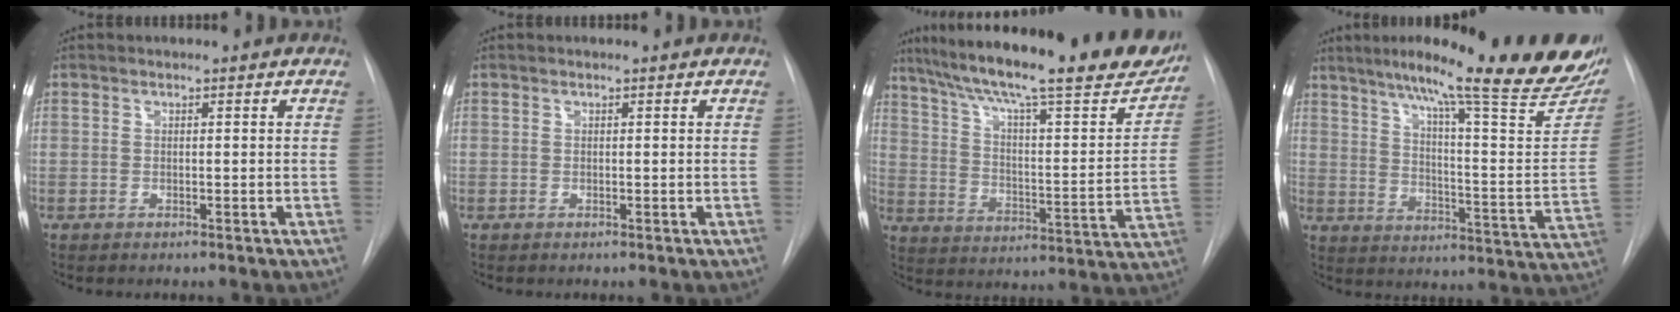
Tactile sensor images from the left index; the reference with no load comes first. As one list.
[{"total": 0.0}, {"total": 28.8, "force": [23.2, 4.9, 16.3], "torque": [-0.268, -0.025, 0.312]}, {"total": 28.2, "force": [22.0, 2.0, 17.4], "torque": [-0.222, -0.058, 0.284]}]